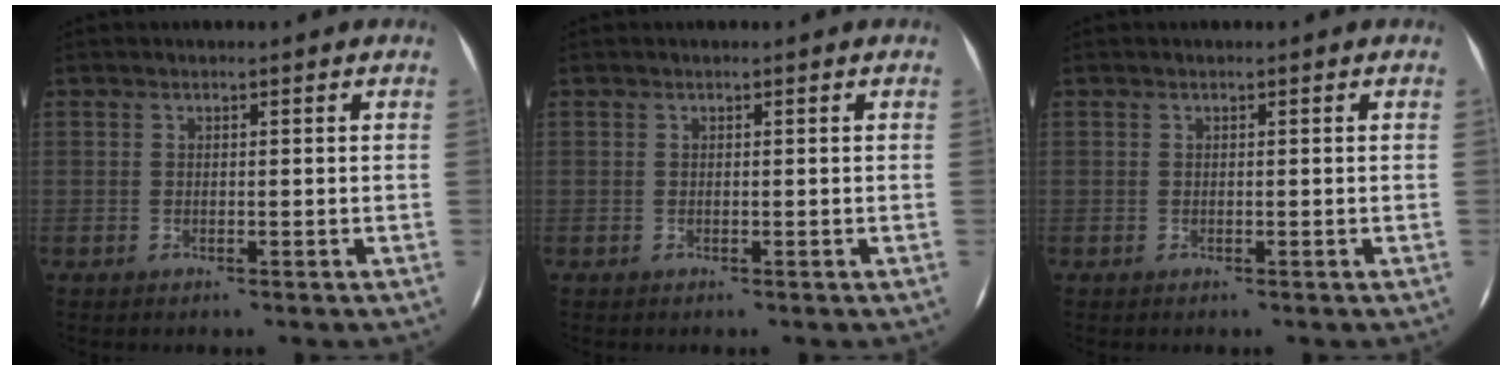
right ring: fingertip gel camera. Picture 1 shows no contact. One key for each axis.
{"total": 0.0}
{"total": 0.0}